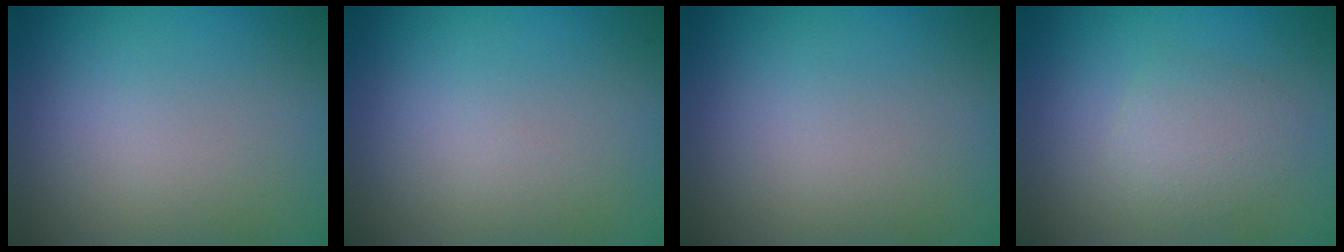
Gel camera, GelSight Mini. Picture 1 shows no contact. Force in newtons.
{"total": 0.0}
{"total": 0.0}
{"total": 2.3, "press": 2.3, "slide": 0.1}